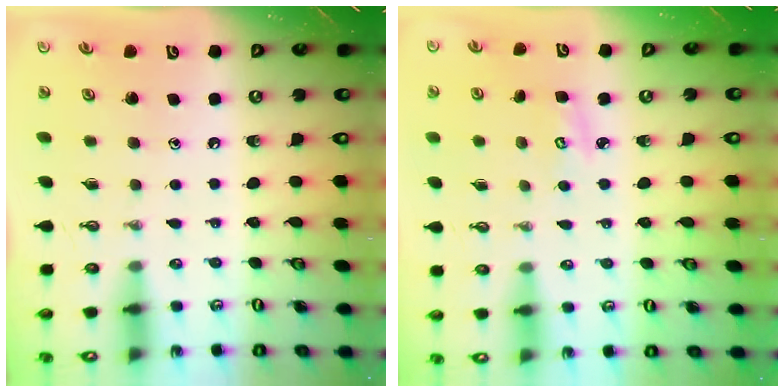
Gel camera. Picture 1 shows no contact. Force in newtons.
{"total": 3.4, "press": 3.4, "slide": 0.4}